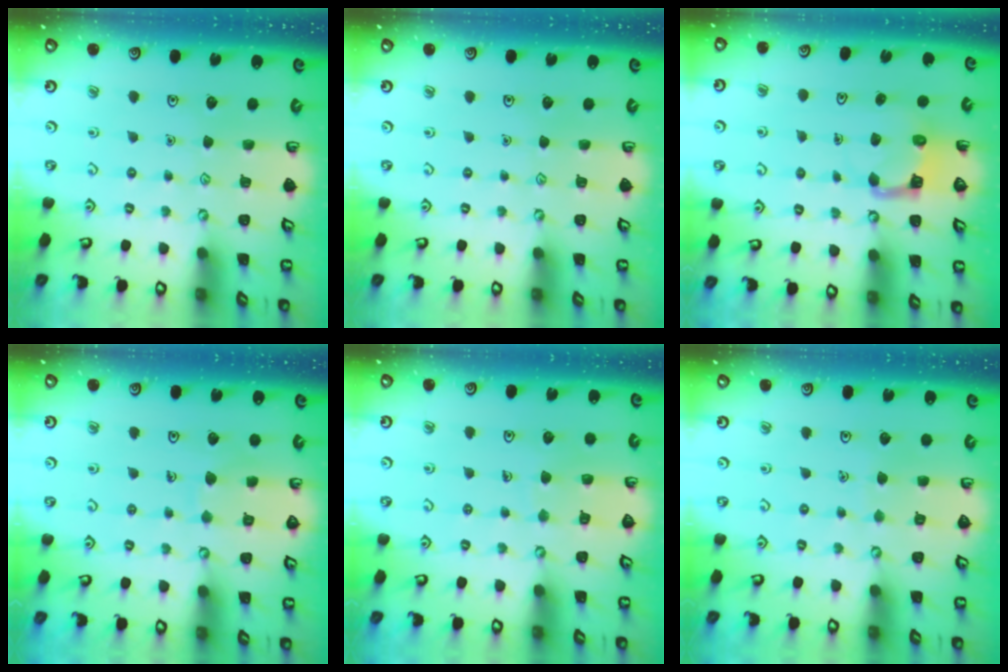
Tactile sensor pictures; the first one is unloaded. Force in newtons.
{"total": 0.0}
{"total": 3.9, "press": 3.8, "slide": 0.3}
{"total": 5.7, "press": 5.7, "slide": 0.2}
{"total": 6.8, "press": 6.7, "slide": 0.5}
{"total": 2.7, "press": 2.7, "slide": 0.2}